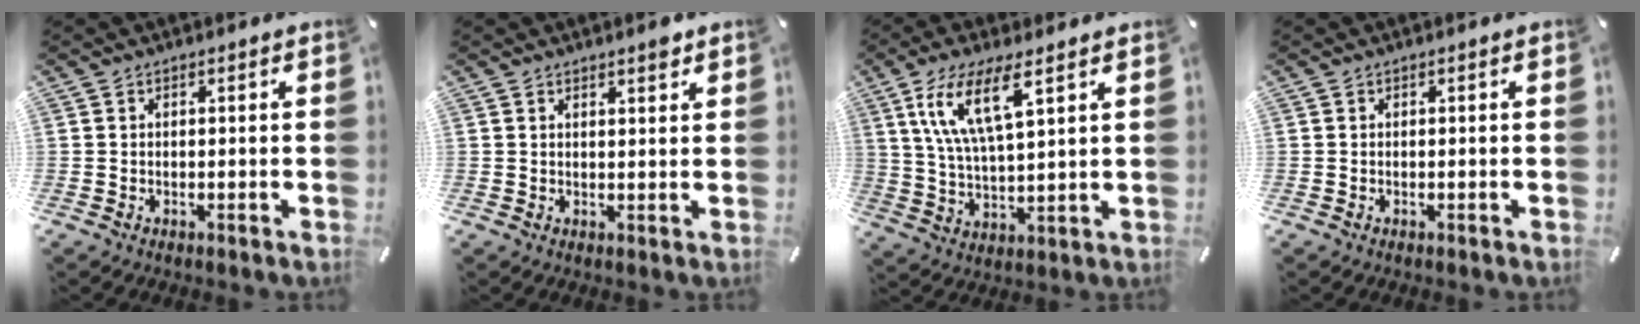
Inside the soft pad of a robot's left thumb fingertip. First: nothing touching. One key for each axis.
{"total": 2.2, "fx": 1.9, "fy": 0.5, "fz": 1.1, "tx": -0.015, "ty": -0.009, "tz": 0.031}
{"total": 12.5, "fx": 6.8, "fy": 3.7, "fz": 9.8, "tx": -0.219, "ty": -0.009, "tz": 0.120}
{"total": 0.0}